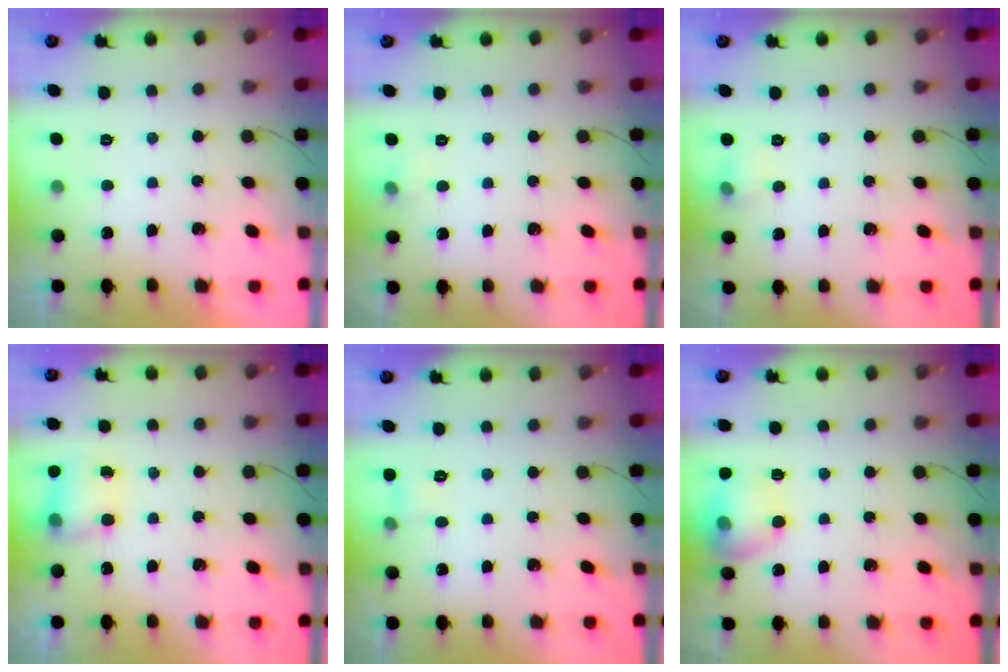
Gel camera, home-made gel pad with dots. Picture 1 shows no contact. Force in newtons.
{"total": 3.7, "press": 3.4, "slide": 1.3}
{"total": 5.2, "press": 5.1, "slide": 1.1}
{"total": 6.9, "press": 6.9, "slide": 0.7}
{"total": 3.7, "press": 3.5, "slide": 1.2}
{"total": 13.1, "press": 13.0, "slide": 1.1}